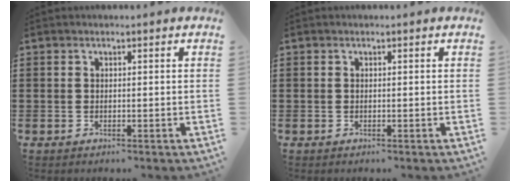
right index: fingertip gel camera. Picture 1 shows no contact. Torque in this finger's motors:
{"motor_torque": [-0.43, 0.53, 0.00, -0.02]}